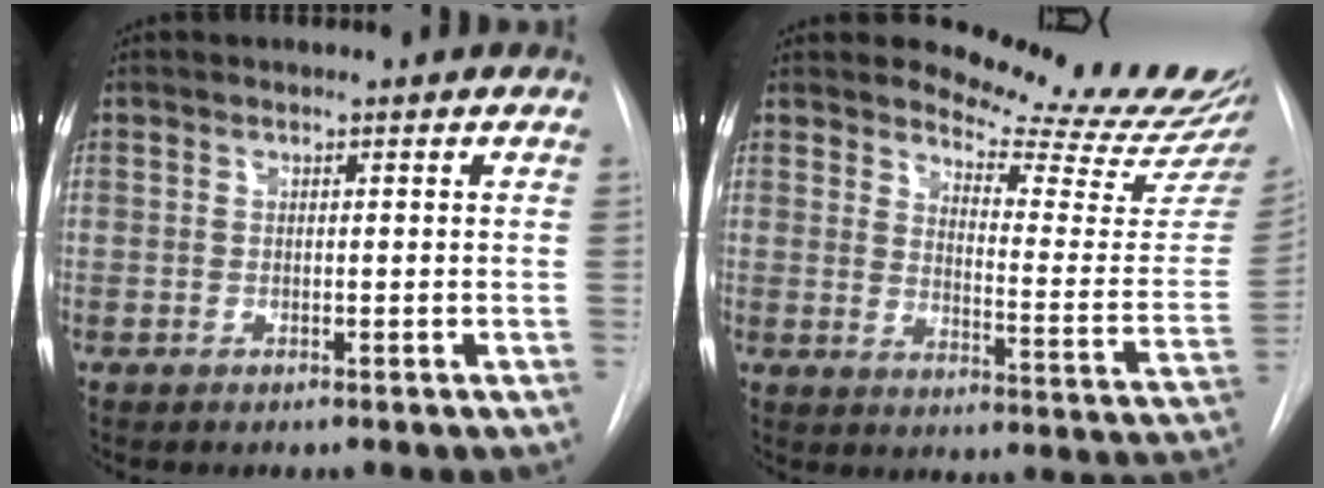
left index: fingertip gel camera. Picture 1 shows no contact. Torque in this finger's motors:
{"motor_torque": [0.83, -1.30, 0.02, 0.00]}